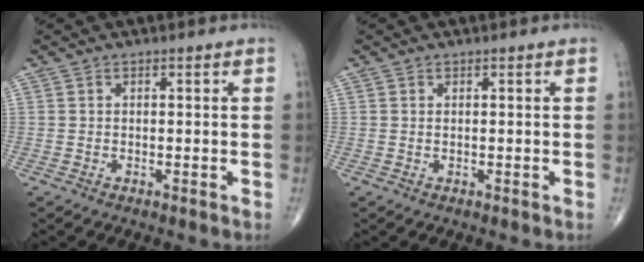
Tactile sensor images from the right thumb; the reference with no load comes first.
{"total": 0.0}